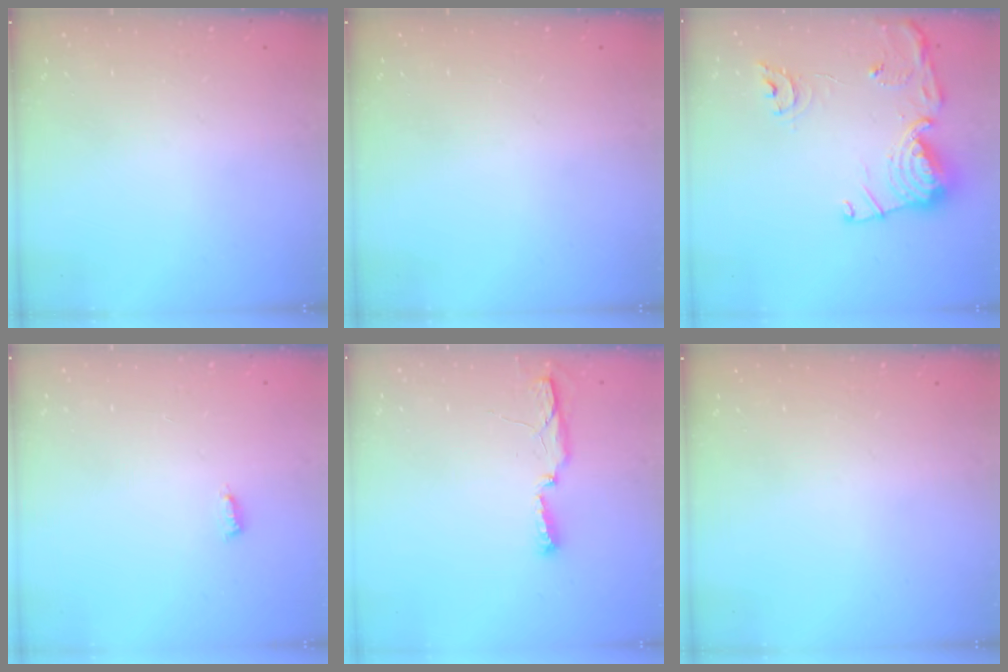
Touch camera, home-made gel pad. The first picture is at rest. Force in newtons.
{"total": 0.0}
{"total": 15.1, "press": 15.0, "slide": 1.6}
{"total": 3.4, "press": 3.4, "slide": 0.3}
{"total": 5.0, "press": 4.9, "slide": 0.9}
{"total": 0.0}